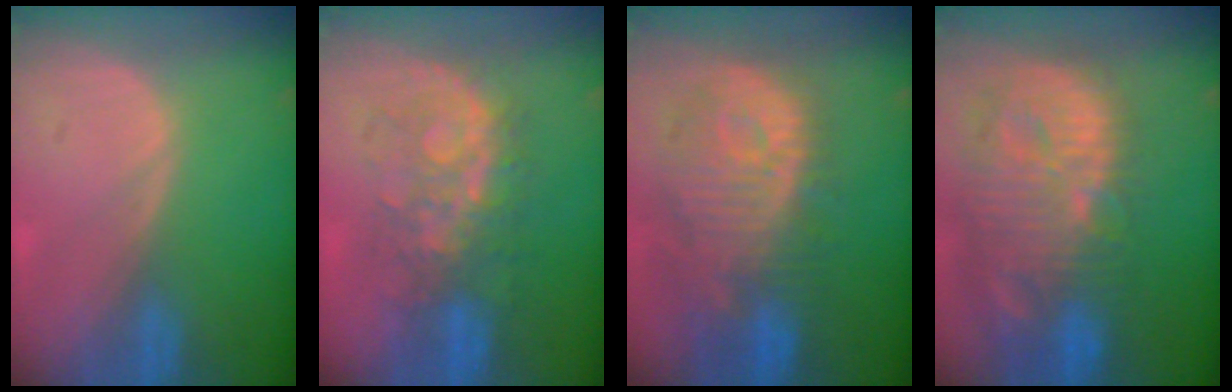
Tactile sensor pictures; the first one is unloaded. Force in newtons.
{"total": 7.9, "press": 7.9, "slide": 0.0}
{"total": 12.6, "press": 11.2, "slide": 5.9}
{"total": 14.4, "press": 12.6, "slide": 7.0}